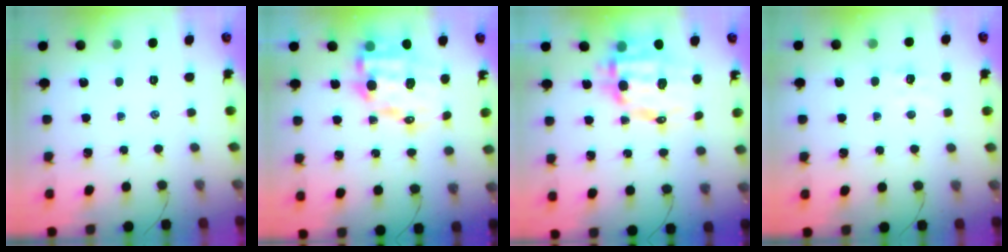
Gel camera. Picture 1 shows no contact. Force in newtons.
{"total": 13.2, "press": 12.9, "slide": 2.8}
{"total": 11.9, "press": 11.5, "slide": 2.7}
{"total": 4.6, "press": 4.5, "slide": 1.0}